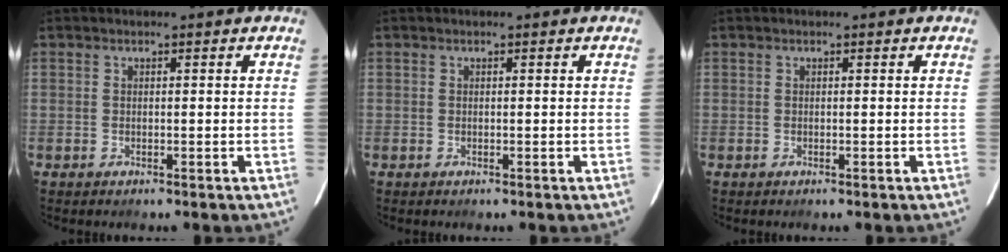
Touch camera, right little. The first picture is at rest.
{"total": 0.0}
{"total": 0.0}